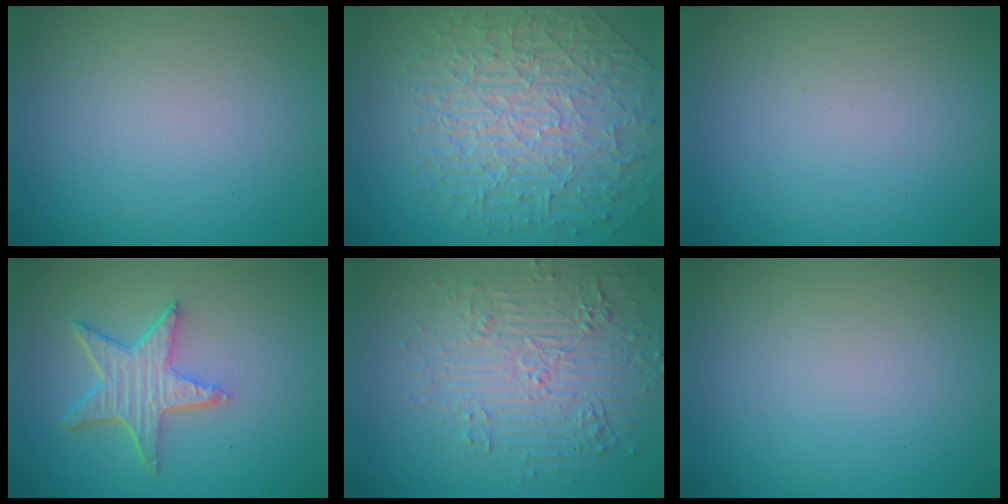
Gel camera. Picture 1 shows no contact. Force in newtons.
{"total": 9.9, "press": 6.5, "slide": 7.5}
{"total": 0.0}
{"total": 5.0, "press": 4.0, "slide": 3.0}
{"total": 4.8, "press": 4.1, "slide": 2.4}
{"total": 0.0}